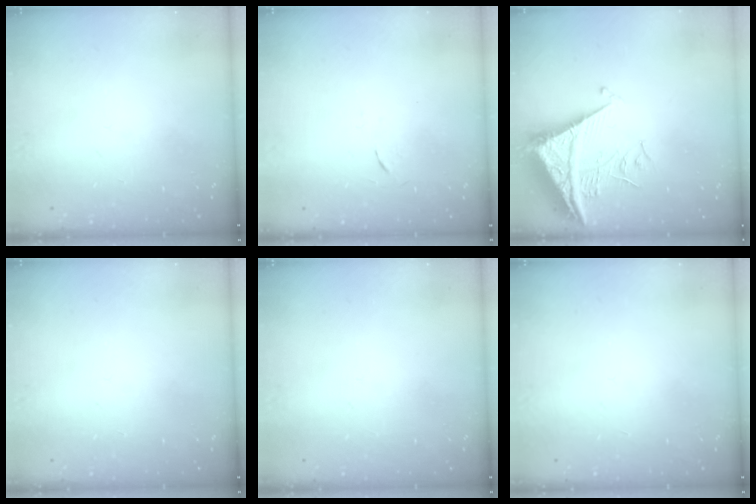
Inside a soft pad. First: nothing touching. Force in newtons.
{"total": 3.7, "press": 3.4, "slide": 1.3}
{"total": 8.5, "press": 8.5, "slide": 0.8}
{"total": 0.0}
{"total": 0.0}
{"total": 0.0}